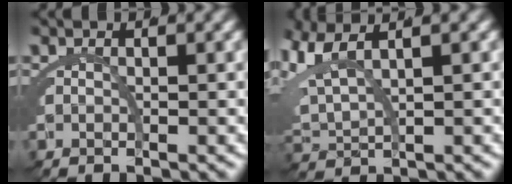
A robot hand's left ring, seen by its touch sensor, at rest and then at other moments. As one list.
[{"total": 3.8, "force": [2.6, 1.1, 2.6], "torque": [-0.088, 0.000, 0.061]}]